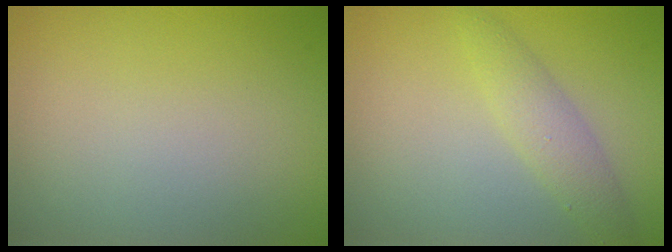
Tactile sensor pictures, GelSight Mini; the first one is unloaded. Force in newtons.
{"total": 2.4, "press": 2.4, "slide": 0.1}